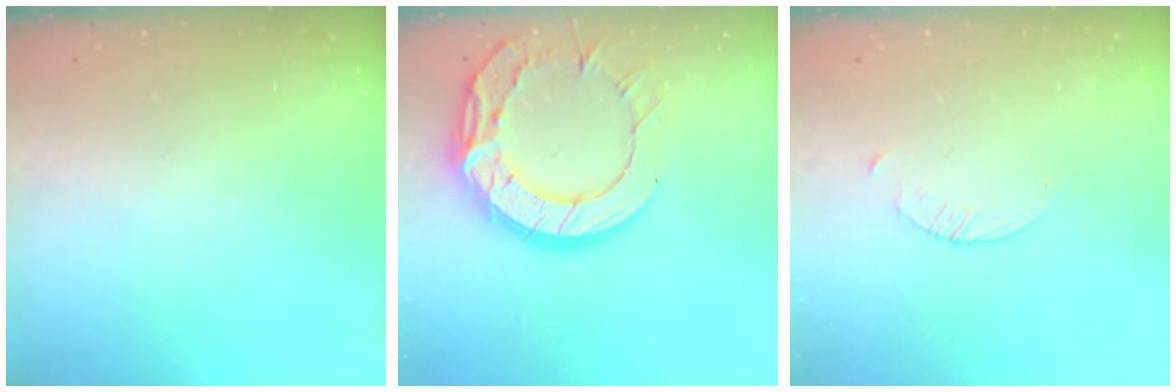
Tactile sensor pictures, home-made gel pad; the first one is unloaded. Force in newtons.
{"total": 18.8, "press": 18.7, "slide": 1.6}
{"total": 1.5, "press": 1.5, "slide": 0.2}